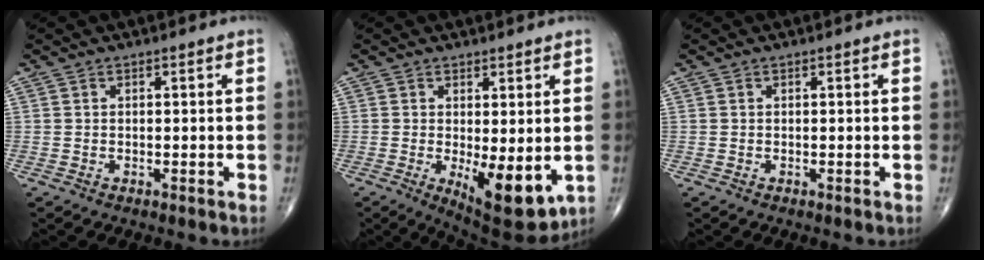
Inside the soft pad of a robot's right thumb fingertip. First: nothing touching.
{"total": 10.4, "force": [-1.8, 3.9, 9.5], "torque": [-0.123, -0.026, -0.013]}
{"total": 0.0}